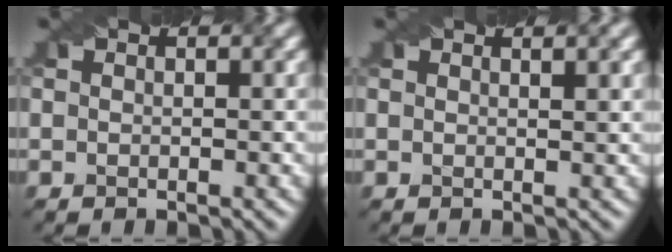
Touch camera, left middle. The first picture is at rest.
{"total": 1.7, "force": [1.1, 0.5, 1.2], "torque": [-0.013, 0.001, 0.005]}